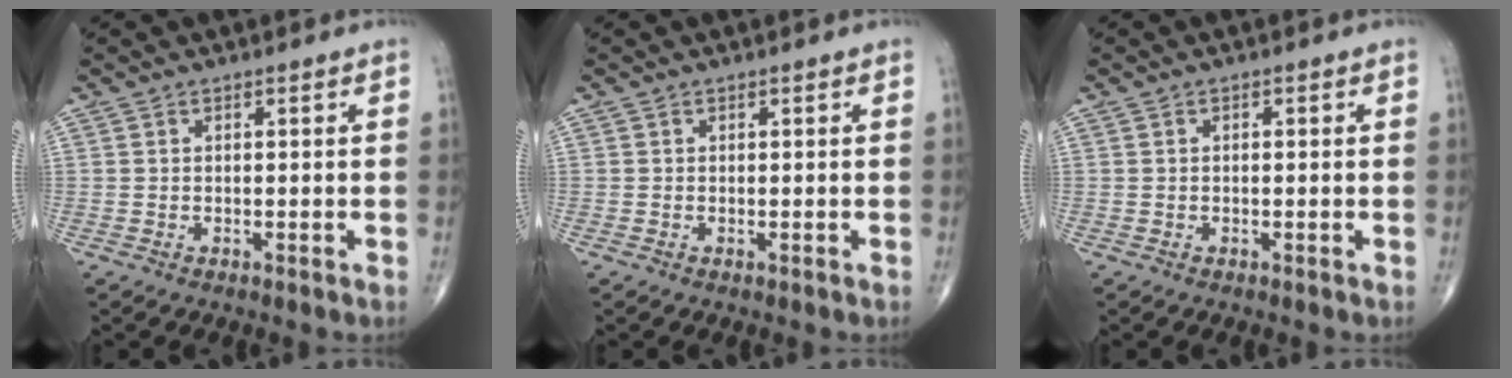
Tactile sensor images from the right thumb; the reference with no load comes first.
{"total": 0.0}
{"total": 0.0}